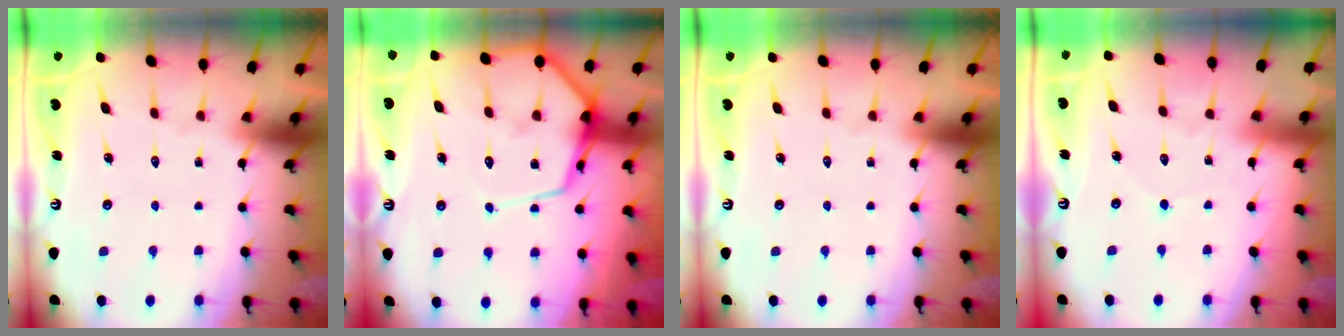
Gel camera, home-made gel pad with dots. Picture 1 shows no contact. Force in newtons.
{"total": 13.1, "press": 13.0, "slide": 1.3}
{"total": 0.0}
{"total": 2.1, "press": 2.1, "slide": 0.1}